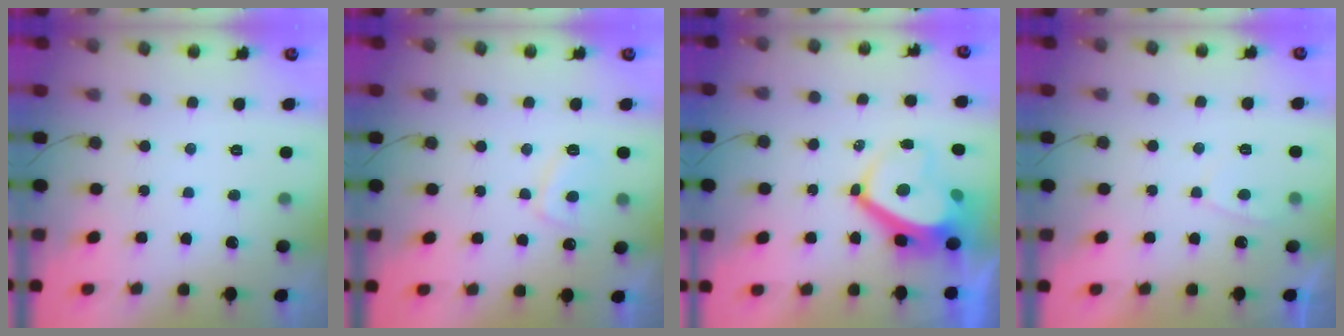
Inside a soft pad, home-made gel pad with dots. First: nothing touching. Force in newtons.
{"total": 5.1, "press": 5.0, "slide": 0.9}
{"total": 9.0, "press": 8.9, "slide": 1.0}
{"total": 1.8, "press": 1.7, "slide": 0.6}